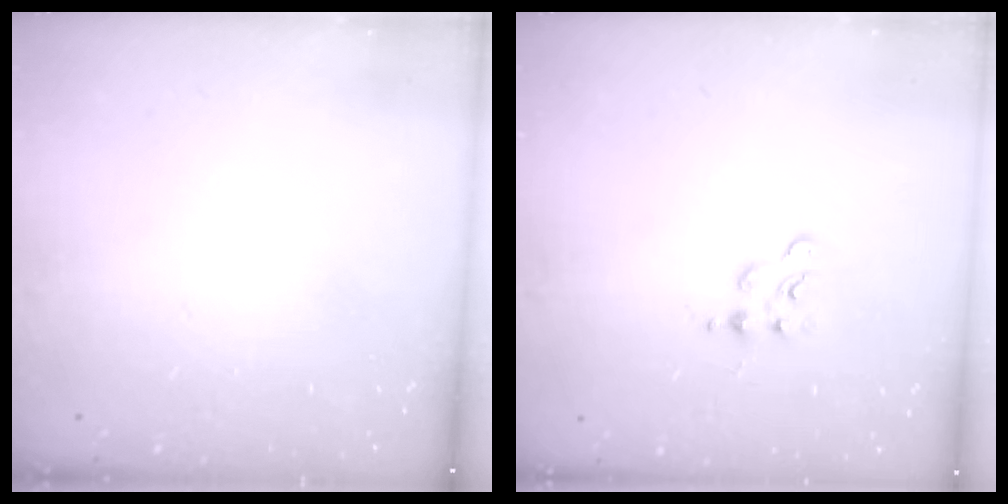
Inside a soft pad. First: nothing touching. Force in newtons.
{"total": 2.8, "press": 2.8, "slide": 0.3}